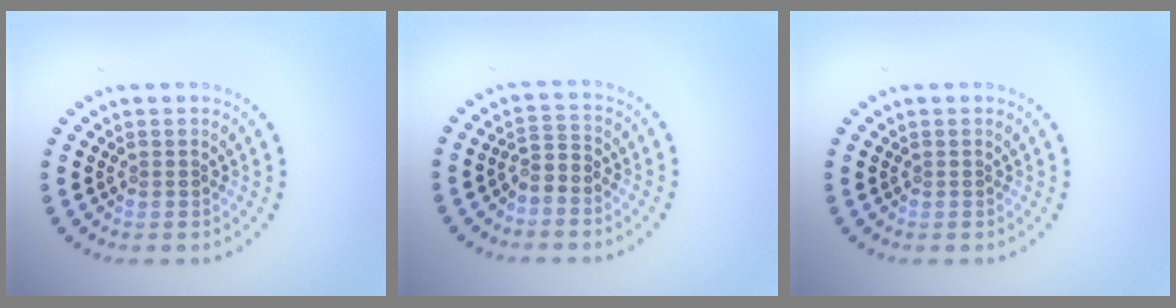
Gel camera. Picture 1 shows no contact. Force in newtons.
{"total": 2.0, "press": 1.3, "slide": 1.5}
{"total": 0.0}